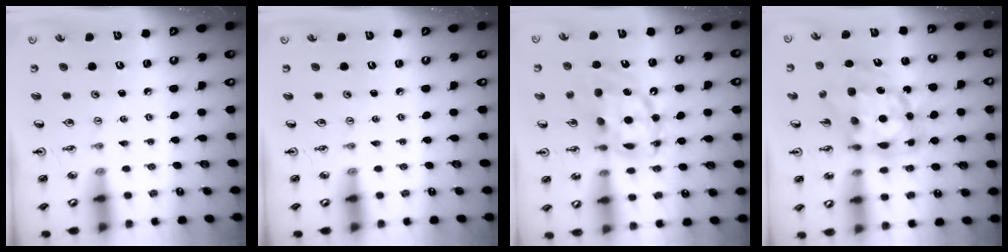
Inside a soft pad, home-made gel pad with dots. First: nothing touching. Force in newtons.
{"total": 0.0}
{"total": 13.7, "press": 13.7, "slide": 1.3}
{"total": 12.9, "press": 12.9, "slide": 1.1}